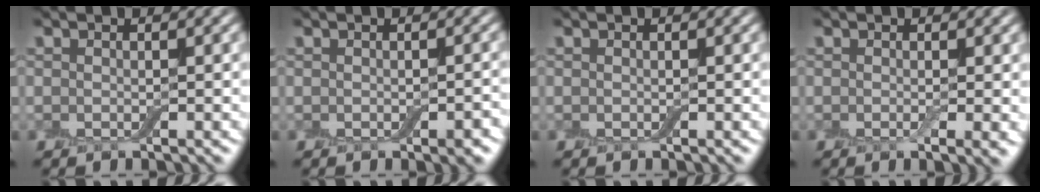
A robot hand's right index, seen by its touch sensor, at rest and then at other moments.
{"total": 1.5, "force": [-0.5, 0.6, 1.3], "torque": [-0.019, -0.001, -0.005]}
{"total": 0.0}
{"total": 1.8, "force": [-0.1, 0.2, 1.7], "torque": [-0.024, -0.007, -0.002]}